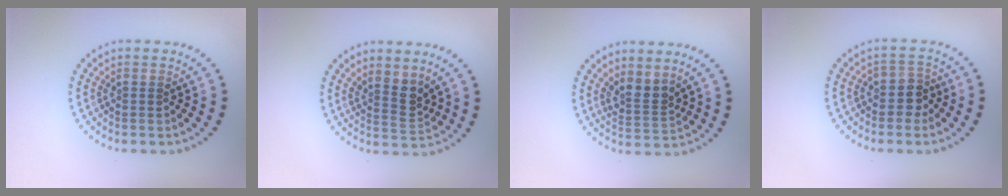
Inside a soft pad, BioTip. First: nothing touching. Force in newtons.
{"total": 2.7, "press": 2.0, "slide": 1.7}
{"total": 2.5, "press": 1.9, "slide": 1.7}
{"total": 2.0, "press": 1.7, "slide": 1.1}